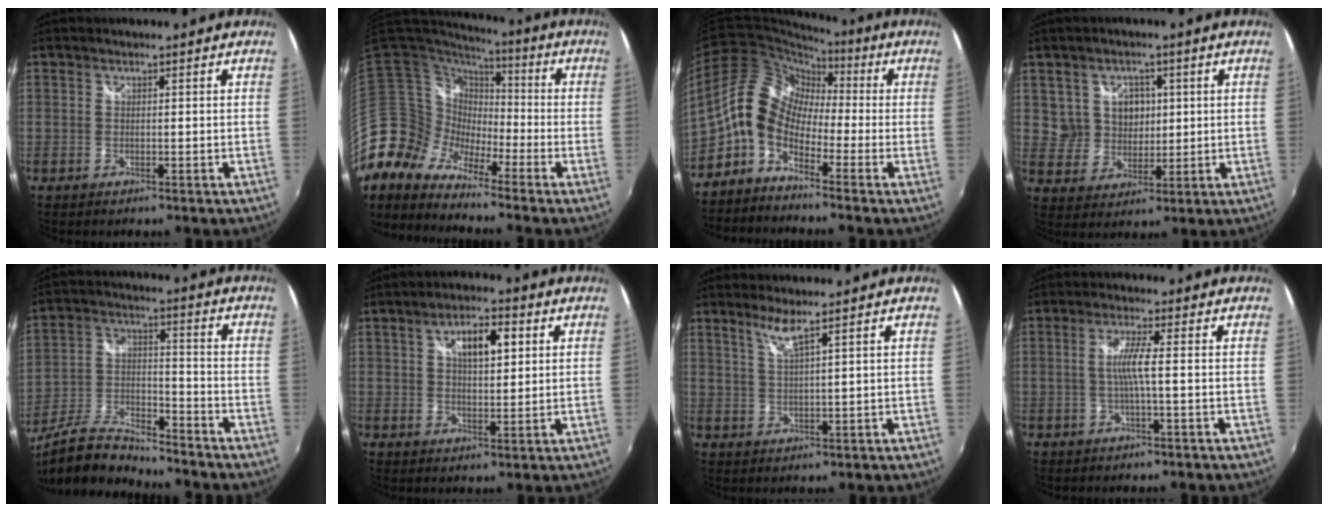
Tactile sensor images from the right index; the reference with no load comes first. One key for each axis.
{"total": 7.3, "fx": -5.5, "fy": 4.4, "fz": 1.7, "tx": -0.025, "ty": 0.026, "tz": -0.134}
{"total": 9.9, "fx": -3.4, "fy": 6.9, "fz": 6.2, "tx": -0.105, "ty": 0.022, "tz": -0.088}
{"total": 6.8, "fx": 2.1, "fy": 6.0, "fz": 2.3, "tx": -0.041, "ty": 0.014, "tz": 0.050}
{"total": 14.3, "fx": -12.5, "fy": 2.9, "fz": 6.4, "tx": -0.144, "ty": -0.017, "tz": -0.236}
{"total": 7.2, "fx": 2.4, "fy": 3.2, "fz": 6.1, "tx": -0.099, "ty": 0.014, "tz": 0.040}
{"total": 3.4, "fx": 2.4, "fy": -0.6, "fz": 2.3, "tx": -0.050, "ty": -0.006, "tz": 0.049}
{"total": 3.4, "fx": -0.5, "fy": -0.6, "fz": 3.3, "tx": -0.070, "ty": -0.001, "tz": -0.009}